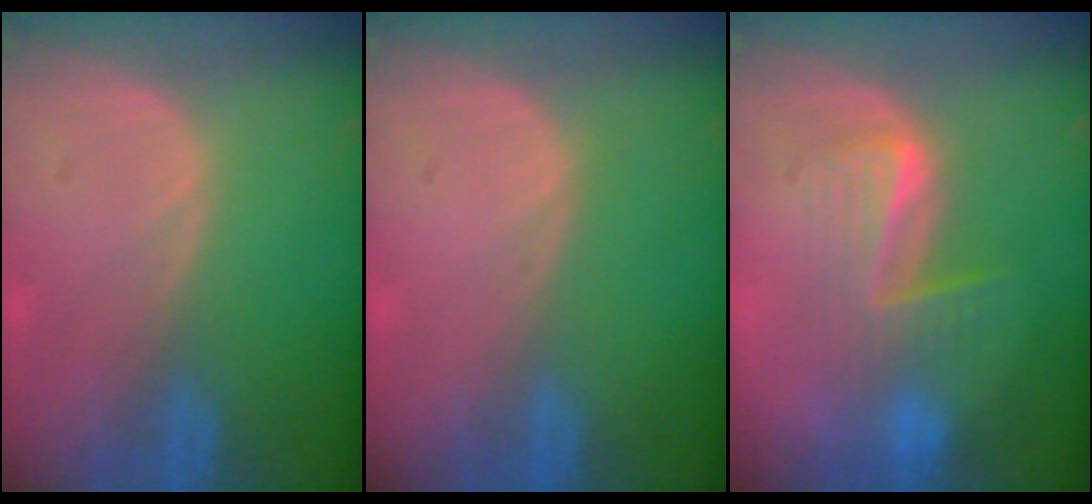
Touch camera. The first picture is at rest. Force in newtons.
{"total": 0.0}
{"total": 6.4, "press": 6.2, "slide": 1.5}